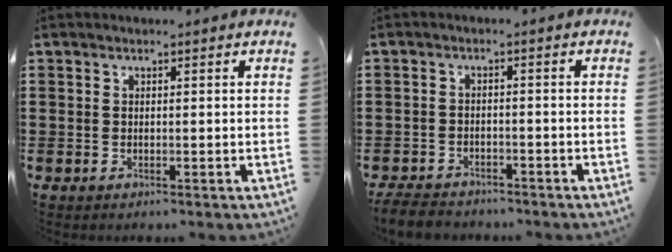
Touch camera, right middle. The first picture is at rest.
{"total": 3.6, "force": [-3.5, 0.9, 0.3], "torque": [-0.014, 0.002, -0.076]}